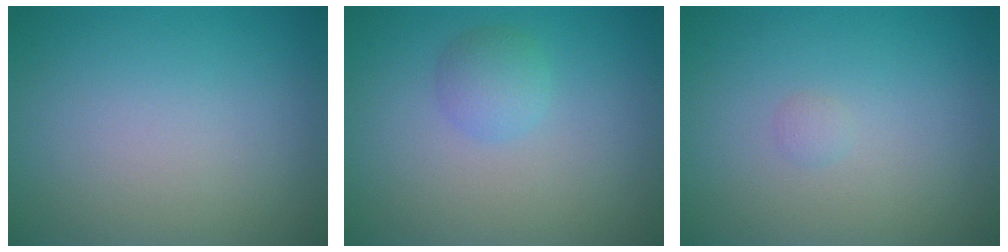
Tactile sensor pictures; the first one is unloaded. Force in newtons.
{"total": 1.9, "press": 1.9, "slide": 0.1}
{"total": 0.5, "press": 0.5, "slide": 0.1}